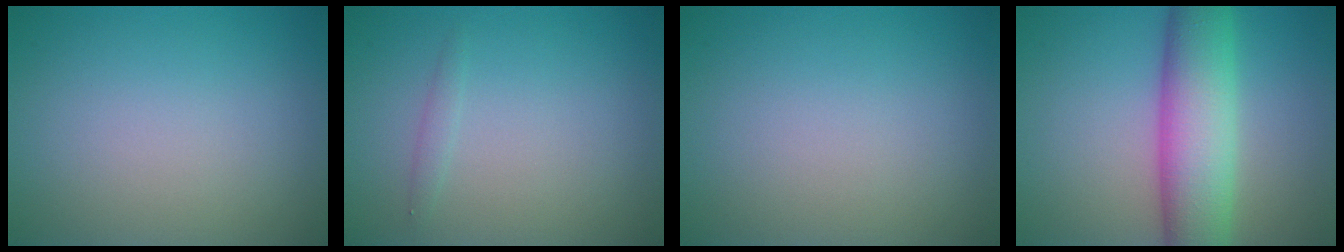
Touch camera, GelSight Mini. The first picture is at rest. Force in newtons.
{"total": 0.7, "press": 0.7, "slide": 0.0}
{"total": 0.0}
{"total": 8.3, "press": 8.3, "slide": 0.2}